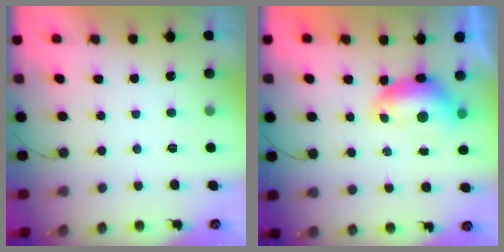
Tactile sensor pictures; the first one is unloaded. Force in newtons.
{"total": 9.7, "press": 9.6, "slide": 1.3}